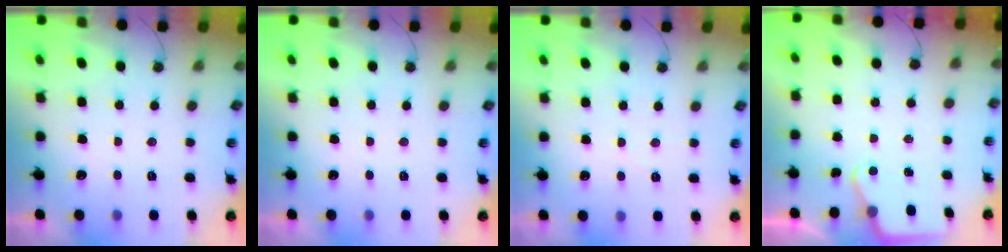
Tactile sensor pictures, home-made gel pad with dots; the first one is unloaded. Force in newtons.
{"total": 0.0}
{"total": 4.0, "press": 3.9, "slide": 0.6}
{"total": 3.2, "press": 3.2, "slide": 0.5}